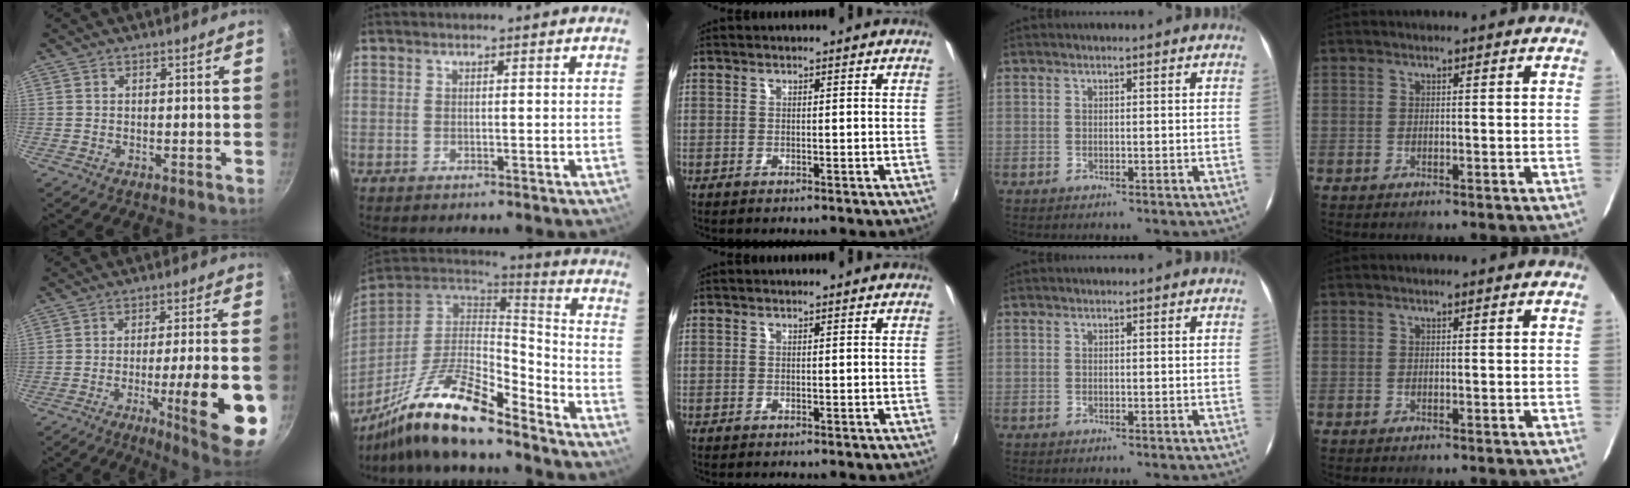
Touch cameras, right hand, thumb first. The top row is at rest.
{"thumb": {"total": 17.9, "force": [-5.6, 2.6, 16.8], "torque": [-0.216, 0.016, -0.074]}, "index": {"total": 20.0, "force": [-14.8, 4.6, 12.6], "torque": [-0.251, -0.027, -0.270]}}